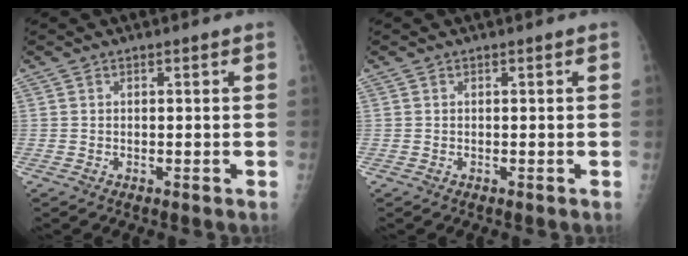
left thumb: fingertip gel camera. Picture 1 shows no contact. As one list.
[{"total": 0.0}]